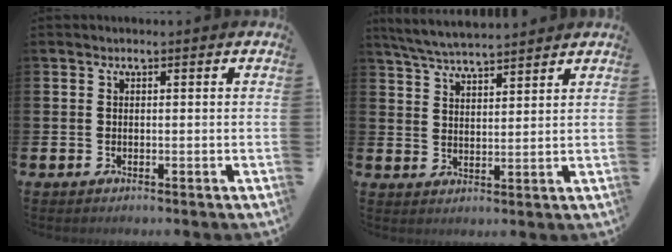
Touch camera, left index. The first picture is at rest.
{"total": 5.5, "force": [5.4, 0.4, 1.1], "torque": [-0.039, -0.025, 0.097]}